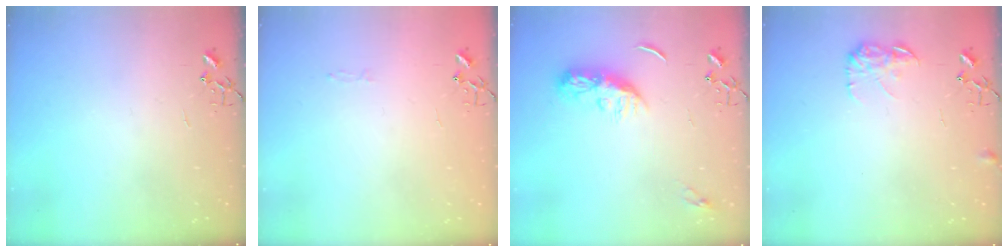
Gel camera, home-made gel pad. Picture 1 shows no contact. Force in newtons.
{"total": 2.6, "press": 2.6, "slide": 0.3}
{"total": 8.4, "press": 8.4, "slide": 0.4}
{"total": 8.4, "press": 8.4, "slide": 0.4}